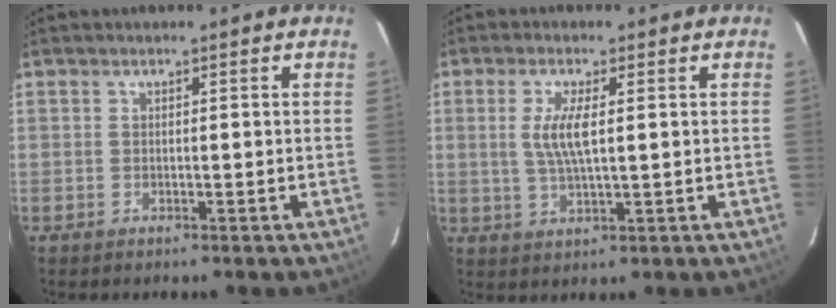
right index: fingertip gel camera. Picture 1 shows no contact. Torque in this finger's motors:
{"motor_torque": [0.09, 0.02, 0.12, 0.11]}